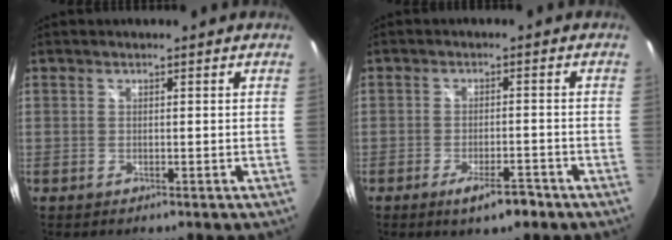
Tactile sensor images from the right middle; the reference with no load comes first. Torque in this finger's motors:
{"motor_torque": [0.54, -0.64, 0.27, 0.06]}